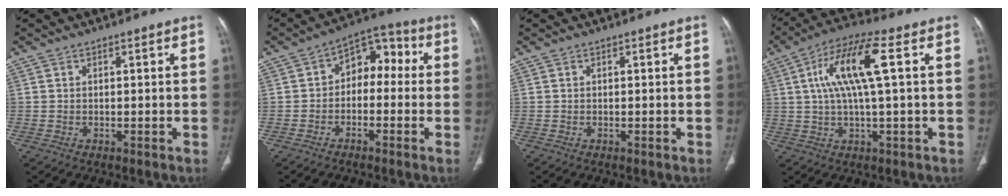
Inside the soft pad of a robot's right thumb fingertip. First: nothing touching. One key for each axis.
{"total": 8.6, "fx": -0.4, "fy": 6.0, "fz": 6.2, "tx": -0.051, "ty": 0.043, "tz": -0.024}
{"total": 0.0}
{"total": 12.4, "fx": 2.7, "fy": 2.8, "fz": 11.8, "tx": -0.249, "ty": 0.023, "tz": 0.045}